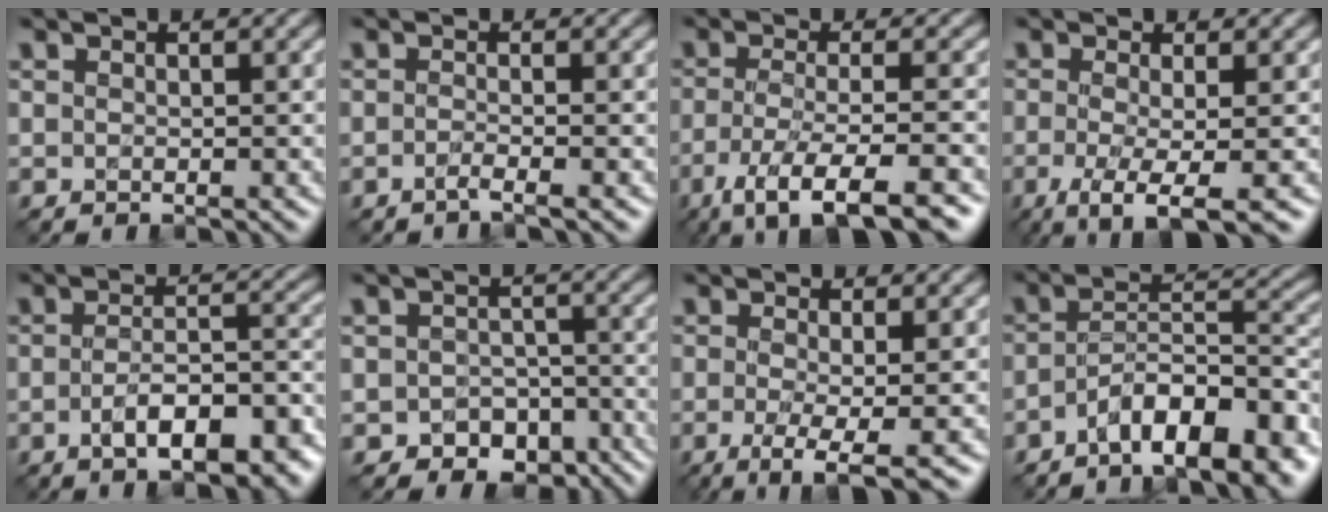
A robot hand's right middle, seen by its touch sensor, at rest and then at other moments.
{"total": 1.1, "force": [-0.6, 0.2, 1.0], "torque": [-0.014, -0.002, -0.023]}
{"total": 7.2, "force": [-4.2, 1.7, 5.6], "torque": [-0.093, -0.004, -0.076]}
{"total": 4.8, "force": [-1.5, 1.0, 4.5], "torque": [-0.075, -0.006, -0.035]}
{"total": 7.5, "force": [-3.5, 2.7, 6.0], "torque": [-0.090, 0.002, -0.054]}
{"total": 5.7, "force": [-3.8, 3.7, 1.9], "torque": [-0.016, -0.009, -0.049]}
{"total": 4.0, "force": [-0.9, 0.8, 3.9], "torque": [-0.069, -0.006, -0.022]}
{"total": 9.4, "force": [-5.5, 3.0, 7.0], "torque": [-0.101, 0.010, -0.098]}